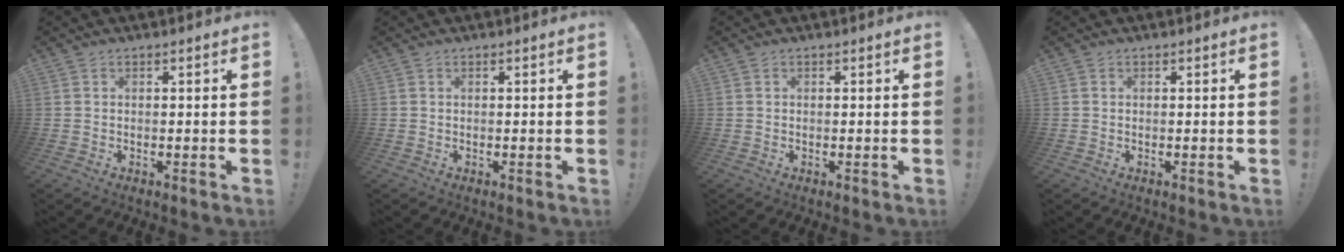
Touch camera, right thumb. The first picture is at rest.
{"total": 0.0}
{"total": 0.0}
{"total": 0.0}